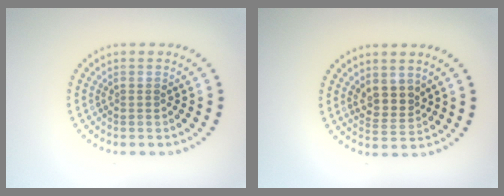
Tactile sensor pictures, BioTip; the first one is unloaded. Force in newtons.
{"total": 2.5, "press": 2.2, "slide": 1.1}